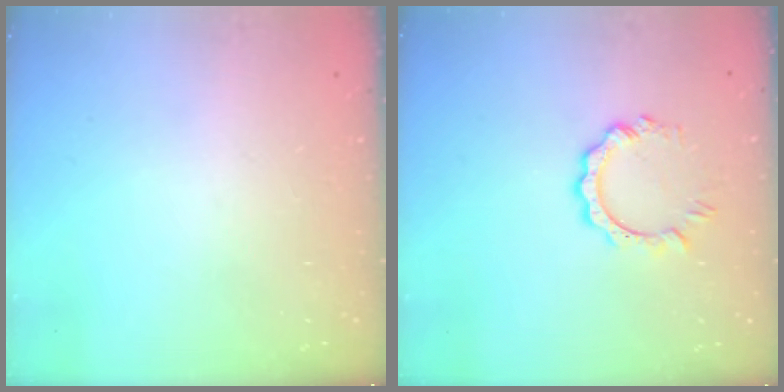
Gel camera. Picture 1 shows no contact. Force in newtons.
{"total": 5.3, "press": 5.2, "slide": 0.4}